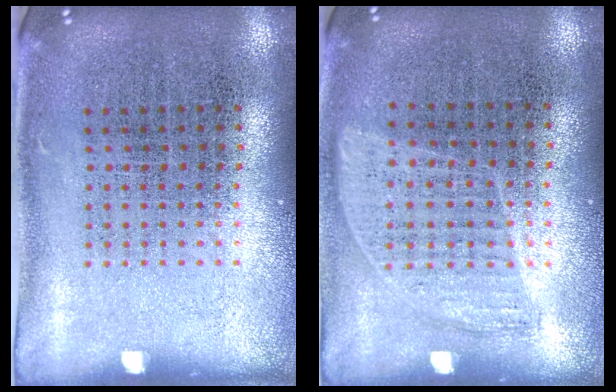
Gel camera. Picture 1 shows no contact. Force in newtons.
{"total": 0.9, "press": 0.8, "slide": 0.4}